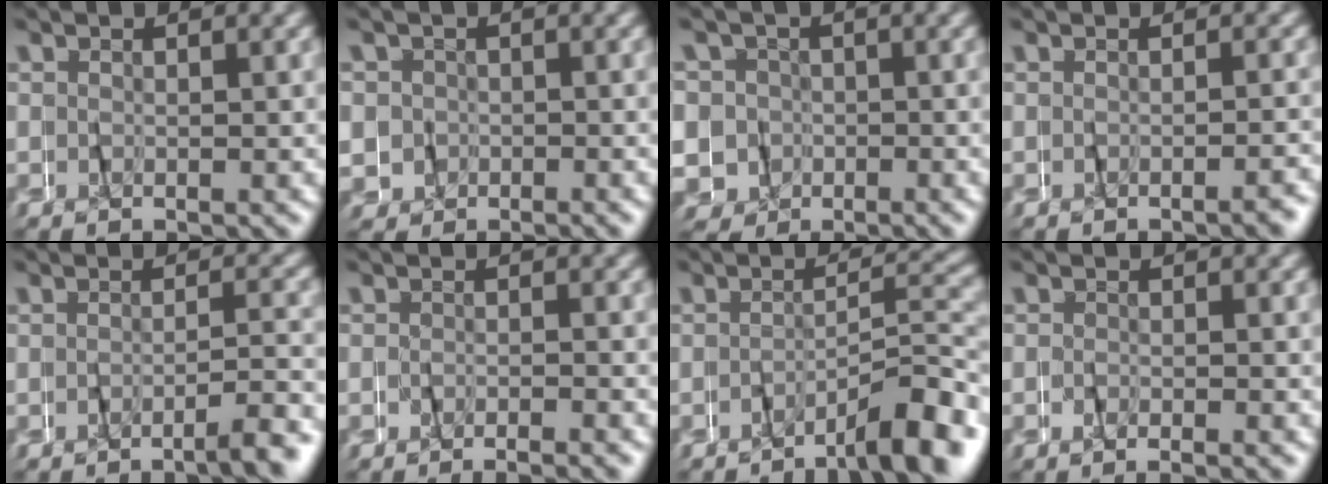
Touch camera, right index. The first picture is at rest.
{"total": 3.8, "force": [0.5, 3.7, 0.6], "torque": [-0.022, 0.005, 0.002]}
{"total": 8.5, "force": [-1.3, 8.2, 1.8], "torque": [-0.067, -0.031, -0.020]}
{"total": 1.5, "force": [-1.3, -0.7, 0.0], "torque": [0.003, 0.006, -0.024]}
{"total": 2.9, "force": [-2.7, -0.6, 0.9], "torque": [-0.012, 0.004, -0.050]}
{"total": 2.0, "force": [-1.9, -0.3, -0.1], "torque": [0.005, 0.003, -0.037]}
{"total": 5.3, "force": [-4.2, 0.2, 3.2], "torque": [-0.042, 0.006, -0.073]}
{"total": 1.4, "force": [-1.3, -0.5, 0.1], "torque": [-0.001, -0.001, -0.025]}